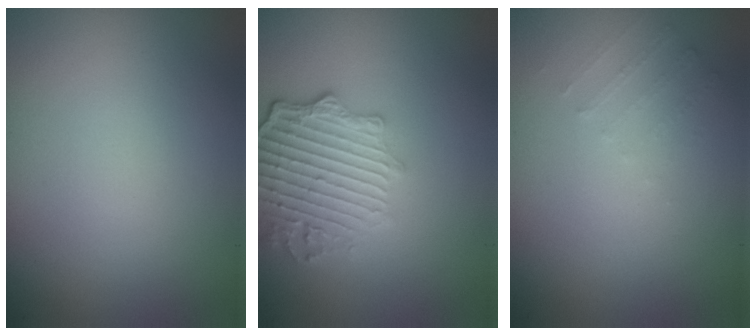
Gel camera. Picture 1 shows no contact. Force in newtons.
{"total": 5.6, "press": 4.5, "slide": 3.3}
{"total": 0.6, "press": 0.5, "slide": 0.4}